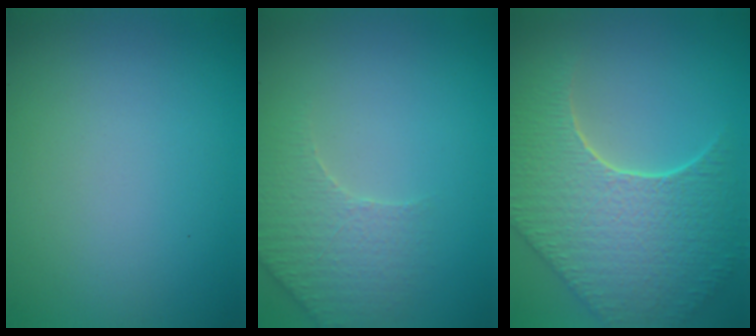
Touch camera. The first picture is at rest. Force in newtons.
{"total": 3.7, "press": 3.6, "slide": 1.0}
{"total": 8.9, "press": 6.5, "slide": 6.1}